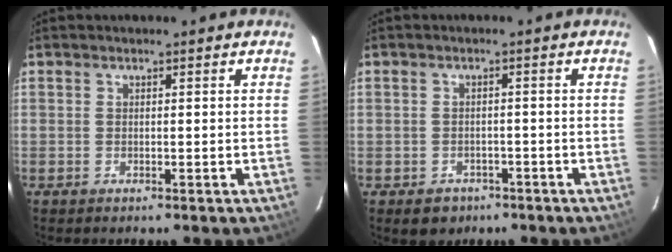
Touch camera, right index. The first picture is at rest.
{"total": 4.3, "force": [-2.4, 3.5, 0.9], "torque": [-0.021, 0.009, -0.025]}